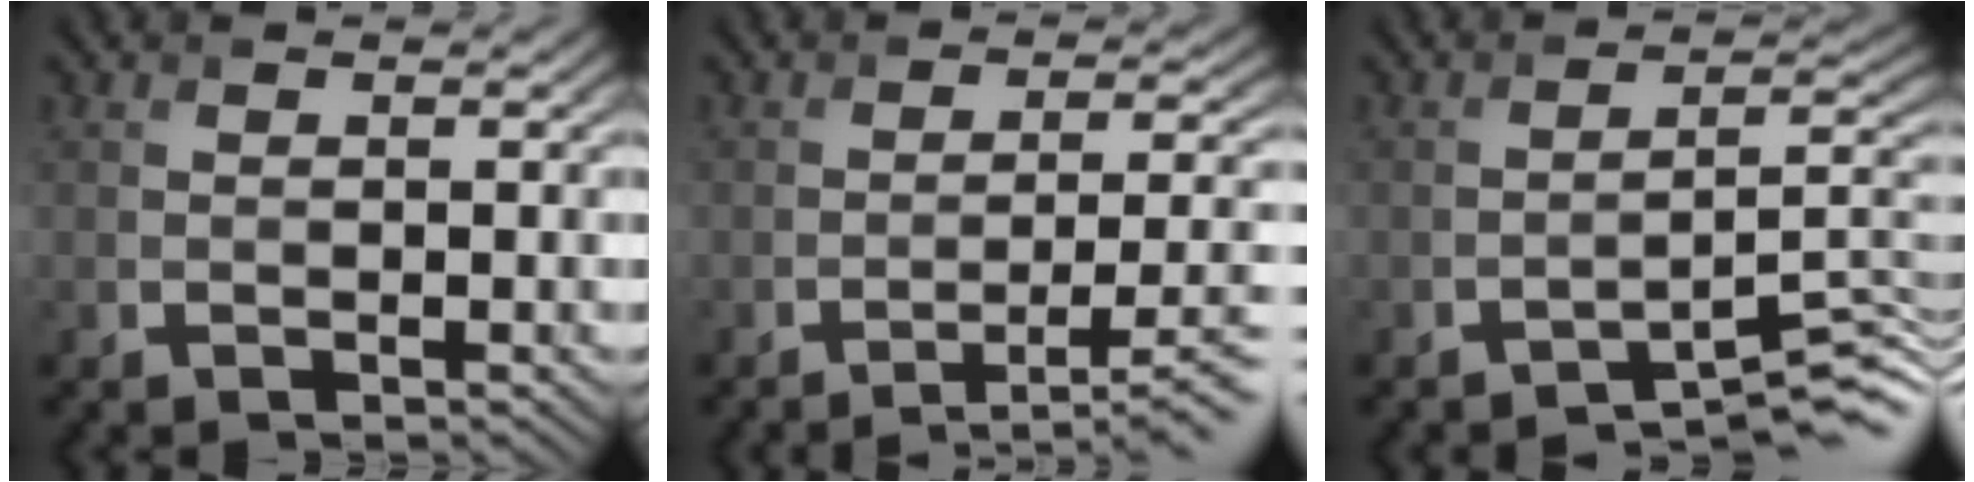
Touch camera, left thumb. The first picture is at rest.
{"total": 6.7, "force": [-4.1, 1.4, 5.1], "torque": [-0.079, -0.001, -0.058]}
{"total": 6.0, "force": [-4.7, 1.0, 3.6], "torque": [-0.052, 0.007, -0.078]}